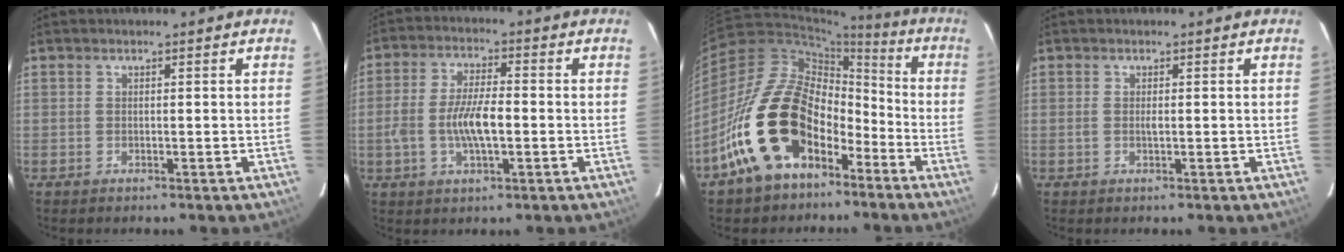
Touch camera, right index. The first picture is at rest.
{"total": 8.5, "force": [-1.7, 3.0, 7.8], "torque": [-0.155, 0.003, -0.031]}
{"total": 19.9, "force": [-10.3, 12.7, 11.4], "torque": [-0.229, 0.011, -0.170]}
{"total": 1.0, "force": [-0.1, 0.4, 1.0], "torque": [-0.020, -0.001, -0.003]}